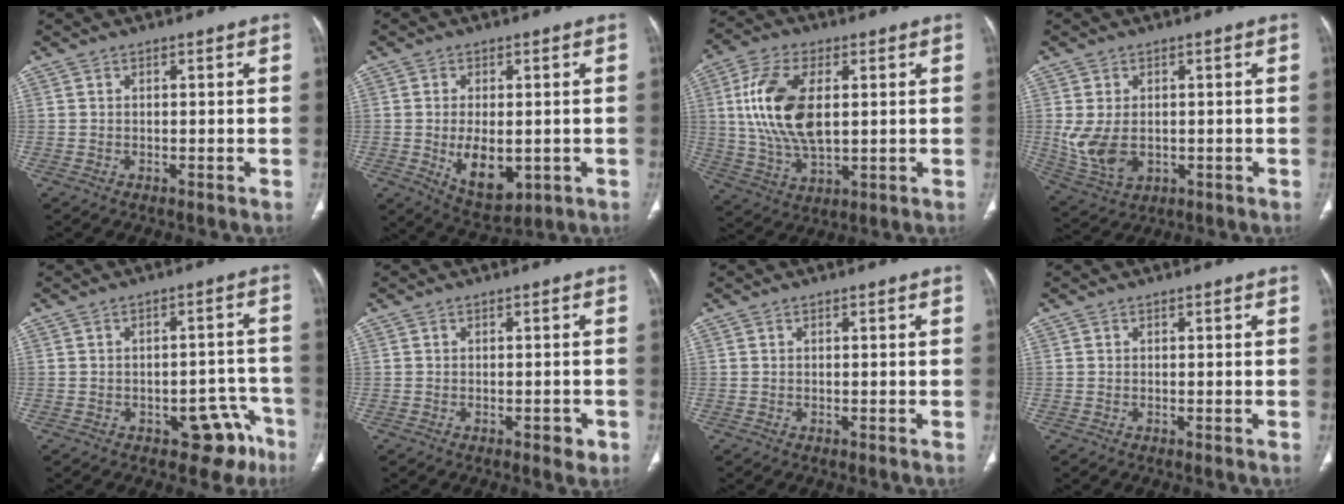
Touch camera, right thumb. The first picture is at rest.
{"total": 9.5, "force": [-1.6, 5.3, 7.6], "torque": [-0.108, -0.012, -0.010]}
{"total": 15.3, "force": [2.5, 8.1, 12.7], "torque": [-0.253, -0.004, 0.052]}
{"total": 8.2, "force": [-0.3, 5.6, 6.1], "torque": [-0.118, -0.008, 0.012]}
{"total": 8.6, "force": [-4.9, 5.1, 4.8], "torque": [-0.015, 0.042, -0.056]}
{"total": 2.2, "force": [-1.0, 1.1, 1.6], "torque": [-0.013, 0.002, -0.011]}
{"total": 0.0}
{"total": 0.0}